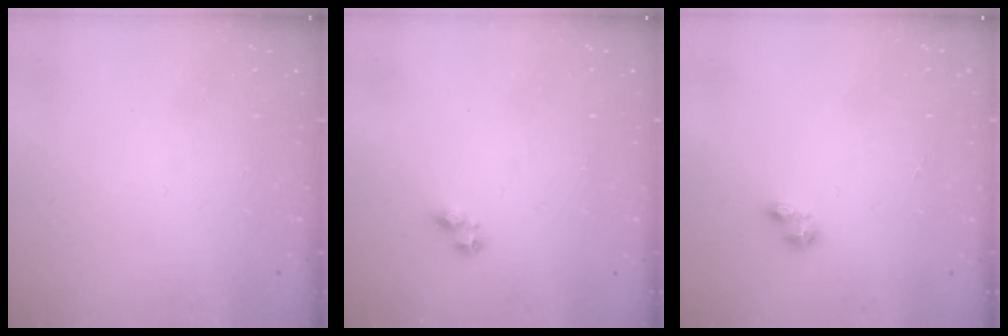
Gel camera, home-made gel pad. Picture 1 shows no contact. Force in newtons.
{"total": 2.8, "press": 2.8, "slide": 0.3}
{"total": 2.5, "press": 2.5, "slide": 0.4}